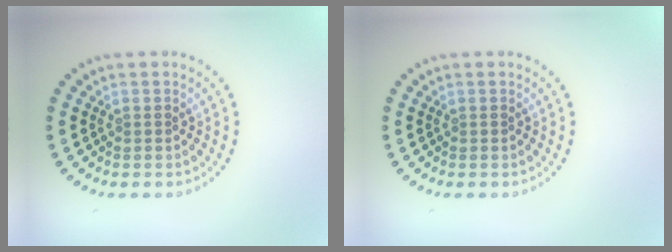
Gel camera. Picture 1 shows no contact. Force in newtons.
{"total": 0.0}